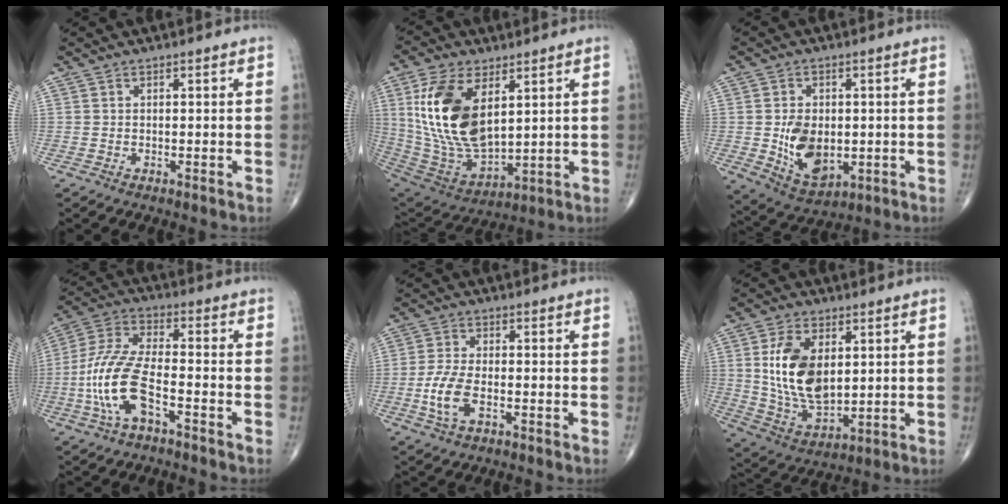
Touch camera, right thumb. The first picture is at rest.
{"total": 19.8, "force": [5.6, 10.4, 15.9], "torque": [-0.303, -0.029, 0.120]}
{"total": 10.5, "force": [-0.7, 6.9, 7.9], "torque": [-0.112, -0.009, 0.005]}
{"total": 13.5, "force": [-4.6, 5.5, 11.4], "torque": [-0.247, 0.037, -0.089]}
{"total": 6.6, "force": [-2.1, 3.2, 5.4], "torque": [-0.118, 0.010, -0.040]}
{"total": 15.0, "force": [2.8, 8.7, 11.8], "torque": [-0.206, -0.018, 0.064]}